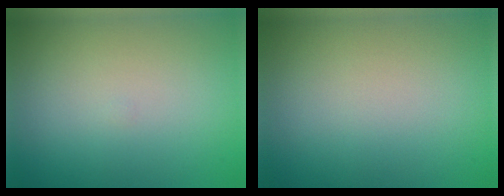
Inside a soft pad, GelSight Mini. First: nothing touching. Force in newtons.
{"total": 0.0}